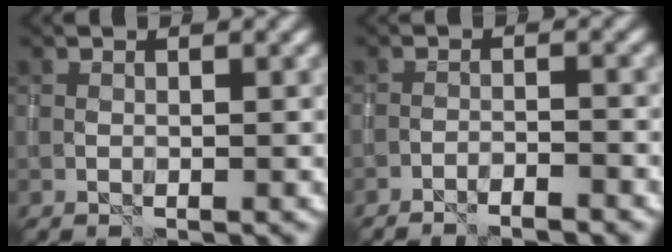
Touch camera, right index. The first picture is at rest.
{"total": 2.6, "force": [-2.3, 0.3, 1.0], "torque": [-0.017, 0.005, -0.038]}